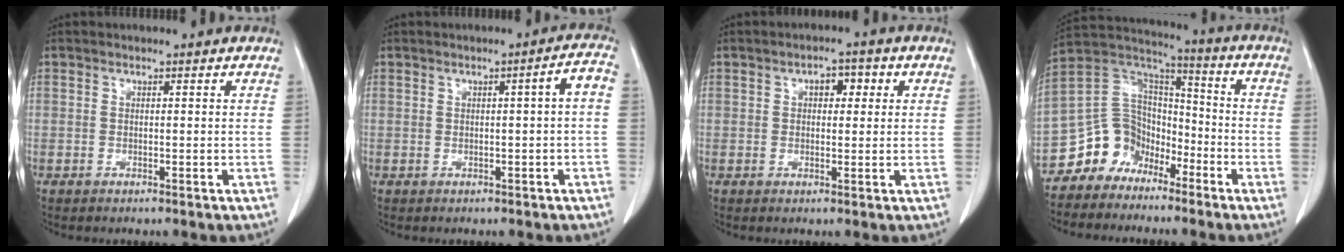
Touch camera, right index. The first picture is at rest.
{"total": 4.1, "force": [-0.1, 0.5, 4.0], "torque": [-0.058, 0.018, 0.002]}
{"total": 4.1, "force": [1.2, 2.3, 3.2], "torque": [-0.053, 0.020, 0.019]}
{"total": 10.8, "force": [-7.0, 7.9, 2.2], "torque": [-0.048, 0.068, -0.132]}